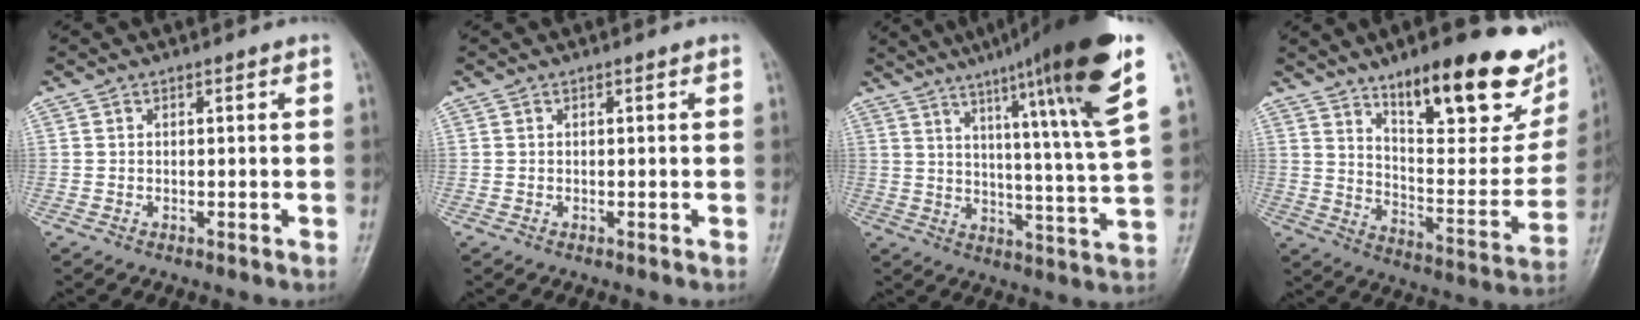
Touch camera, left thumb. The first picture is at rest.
{"total": 0.0}
{"total": 22.5, "force": [12.5, 1.0, 18.6], "torque": [-0.260, -0.040, 0.175]}
{"total": 26.4, "force": [16.3, 8.9, 18.8], "torque": [-0.211, -0.071, 0.243]}